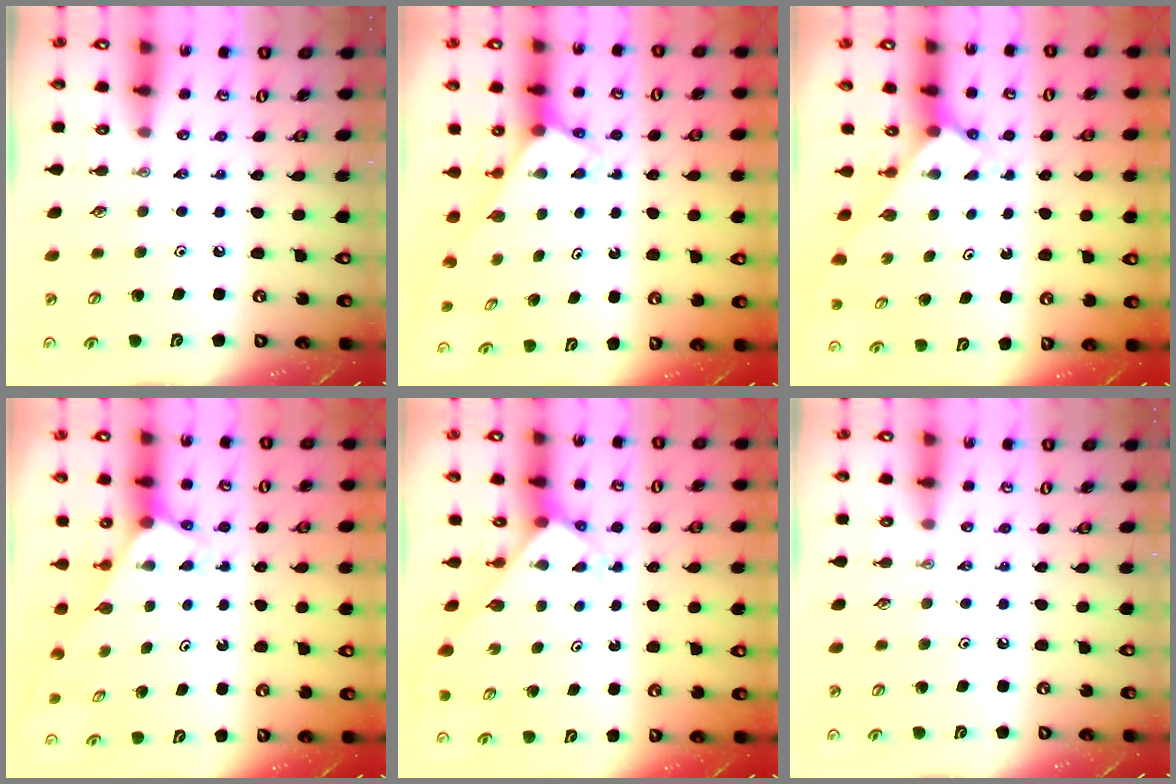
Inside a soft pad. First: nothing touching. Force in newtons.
{"total": 2.5, "press": 2.5, "slide": 0.2}
{"total": 2.1, "press": 2.1, "slide": 0.1}
{"total": 2.5, "press": 2.5, "slide": 0.2}
{"total": 2.8, "press": 2.8, "slide": 0.1}
{"total": 0.0}